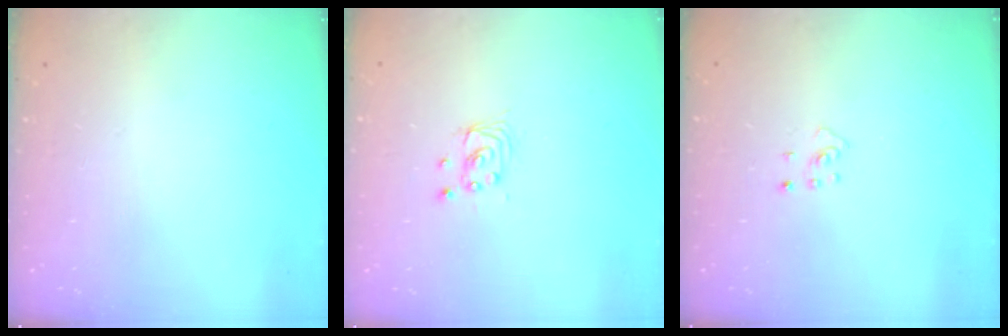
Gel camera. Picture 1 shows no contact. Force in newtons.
{"total": 2.4, "press": 2.4, "slide": 0.2}
{"total": 2.7, "press": 2.6, "slide": 0.6}